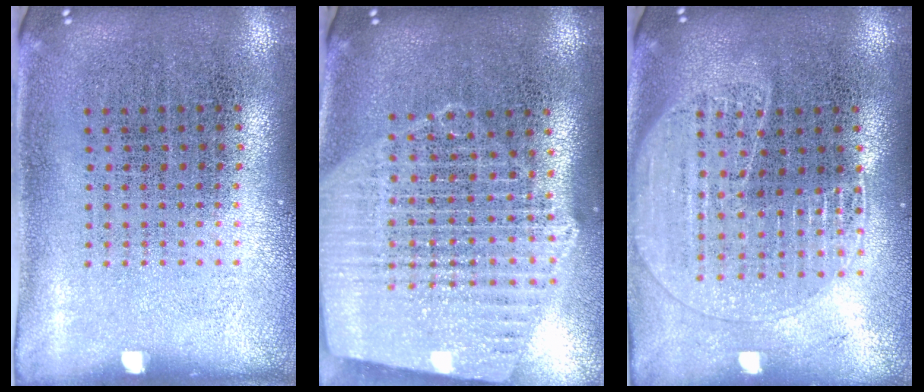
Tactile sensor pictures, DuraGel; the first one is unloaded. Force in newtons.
{"total": 2.1, "press": 1.9, "slide": 0.9}
{"total": 1.7, "press": 1.5, "slide": 0.6}